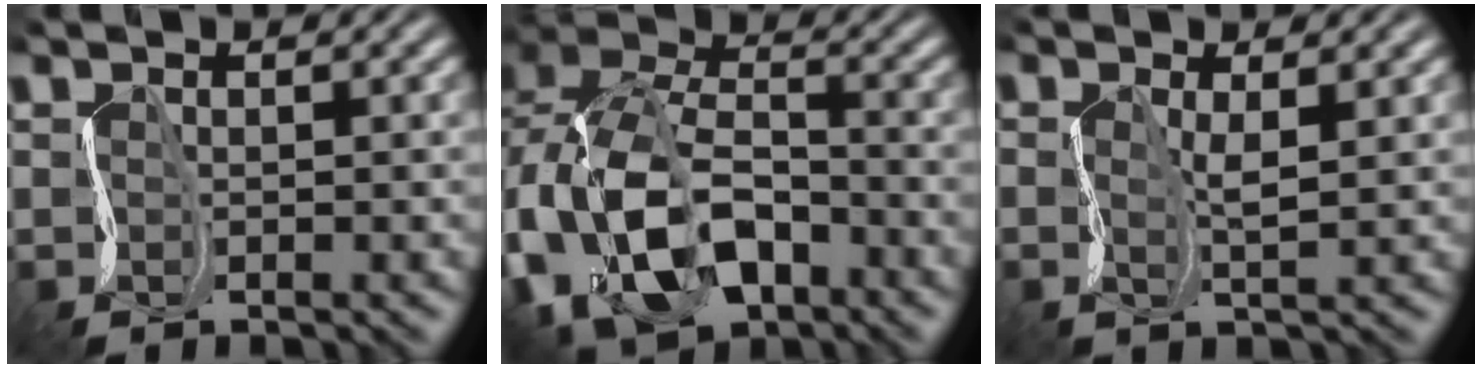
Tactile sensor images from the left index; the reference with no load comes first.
{"total": 10.5, "force": [-4.5, 6.9, 6.5], "torque": [-0.158, -0.009, -0.090]}
{"total": 0.9, "force": [-0.2, -0.2, 0.9], "torque": [-0.030, 0.001, -0.006]}